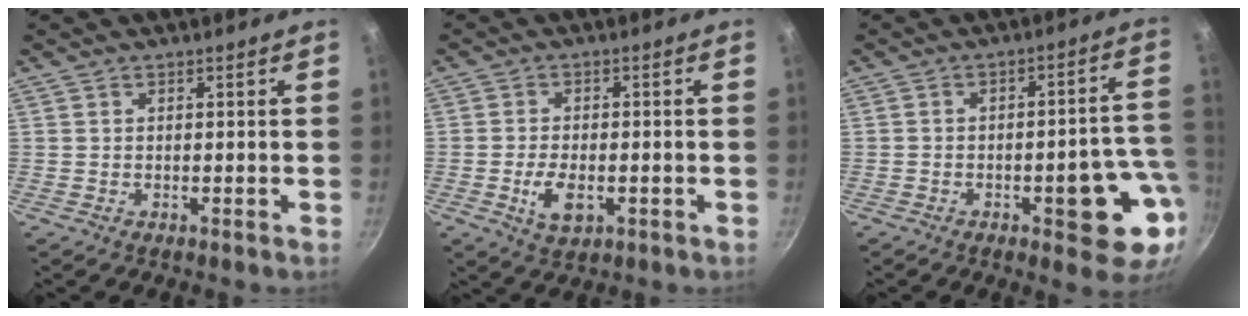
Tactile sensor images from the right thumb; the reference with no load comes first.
{"total": 6.1, "force": [-1.7, 3.4, 4.8], "torque": [-0.086, 0.004, -0.026]}
{"total": 13.5, "force": [-4.1, 4.9, 11.9], "torque": [-0.100, 0.032, -0.051]}